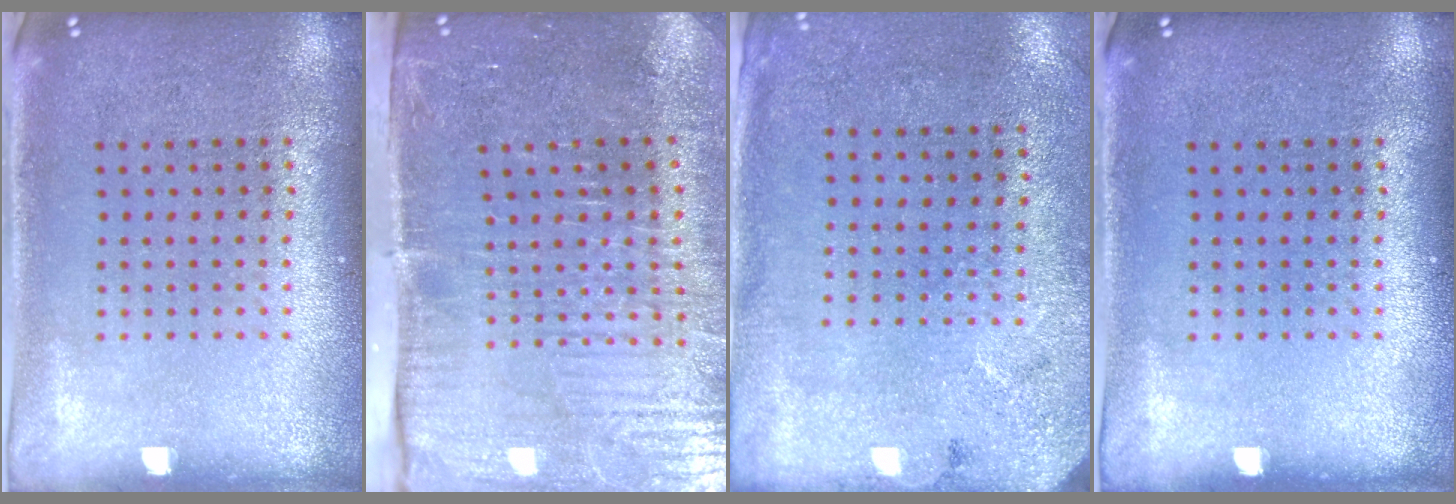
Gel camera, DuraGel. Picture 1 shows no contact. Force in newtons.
{"total": 5.4, "press": 4.6, "slide": 2.8}
{"total": 2.7, "press": 2.2, "slide": 1.7}
{"total": 0.0}